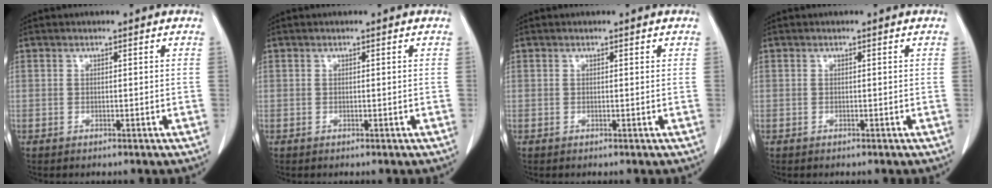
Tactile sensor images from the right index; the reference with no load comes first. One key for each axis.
{"total": 0.0}
{"total": 0.0}
{"total": 0.0}